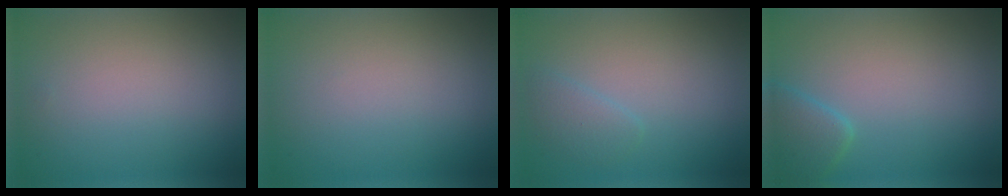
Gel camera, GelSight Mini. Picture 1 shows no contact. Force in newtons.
{"total": 0.0}
{"total": 1.4, "press": 1.4, "slide": 0.1}
{"total": 2.3, "press": 2.3, "slide": 0.2}